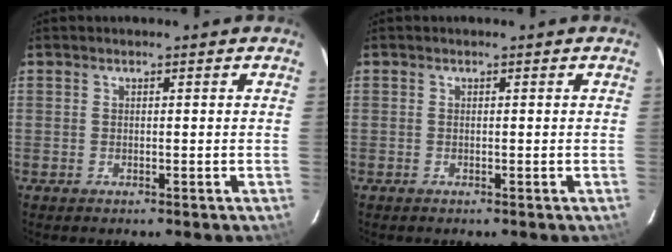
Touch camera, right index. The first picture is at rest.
{"total": 0.0}